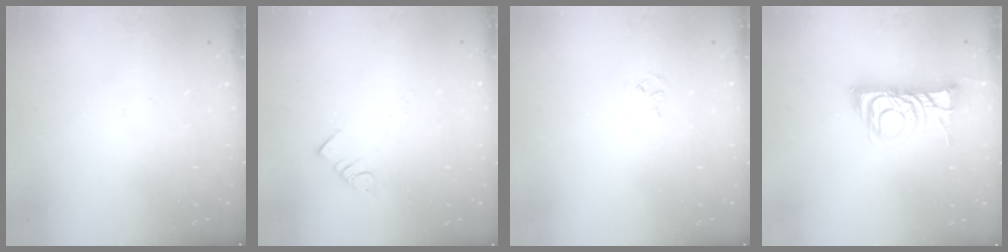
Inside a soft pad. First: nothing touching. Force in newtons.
{"total": 2.8, "press": 2.8, "slide": 0.2}
{"total": 3.8, "press": 3.8, "slide": 0.4}
{"total": 10.8, "press": 10.8, "slide": 0.8}